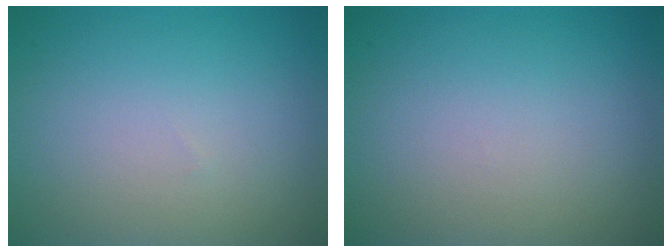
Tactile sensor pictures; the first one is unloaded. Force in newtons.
{"total": 0.0}